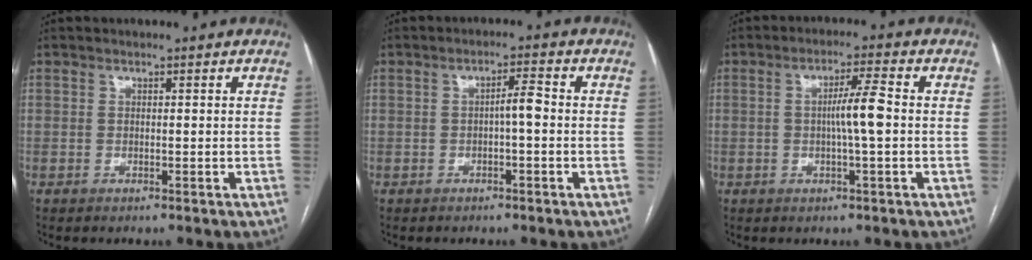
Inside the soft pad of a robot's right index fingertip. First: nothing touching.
{"total": 2.8, "force": [-0.4, 0.4, 2.7], "torque": [-0.042, 0.005, -0.008]}
{"total": 5.4, "force": [-0.2, 0.3, 5.3], "torque": [-0.095, 0.007, -0.004]}